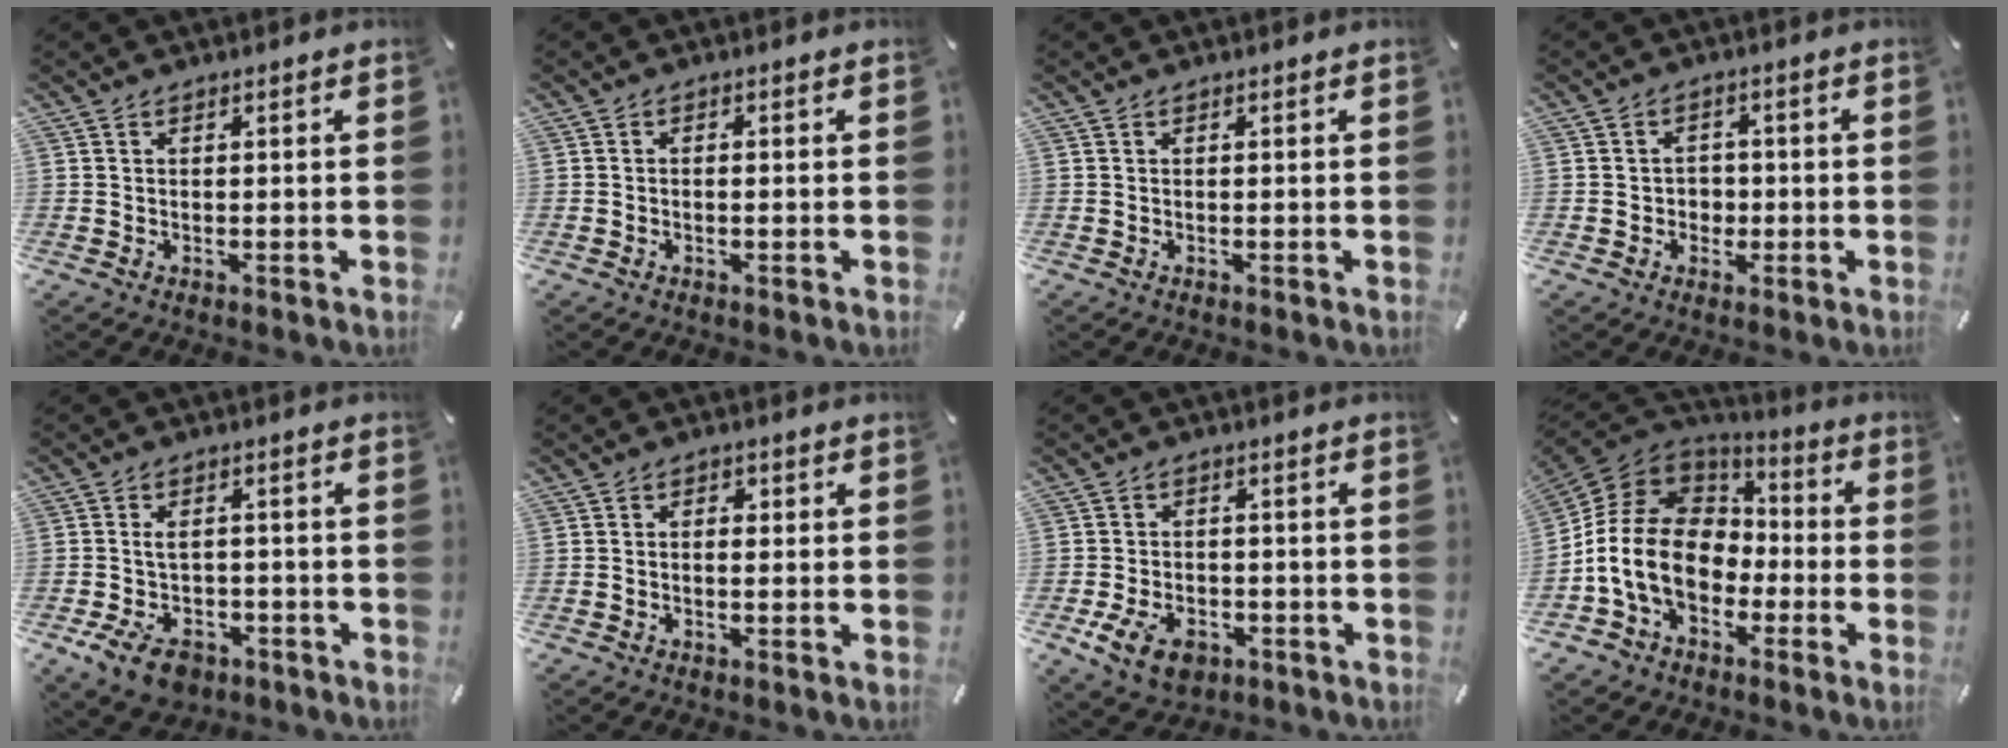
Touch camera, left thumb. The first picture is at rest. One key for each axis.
{"total": 1.0, "fx": -0.5, "fy": 0.4, "fz": 0.7, "tx": -0.015, "ty": -0.002, "tz": -0.010}
{"total": 0.0}
{"total": 3.4, "fx": -0.7, "fy": 3.2, "fz": 1.1, "tx": -0.017, "ty": 0.002, "tz": -0.018}
{"total": 8.2, "fx": -2.8, "fy": 5.7, "fz": 5.1, "tx": -0.101, "ty": 0.012, "tz": -0.048}
{"total": 2.3, "fx": -0.6, "fy": 1.4, "fz": 1.6, "tx": -0.031, "ty": 0.005, "tz": -0.012}
{"total": 8.1, "fx": -3.7, "fy": 5.5, "fz": 4.6, "tx": -0.110, "ty": 0.010, "tz": -0.067}
{"total": 15.7, "fx": -4.4, "fy": 12.0, "fz": 9.1, "tx": -0.212, "ty": 0.022, "tz": -0.080}